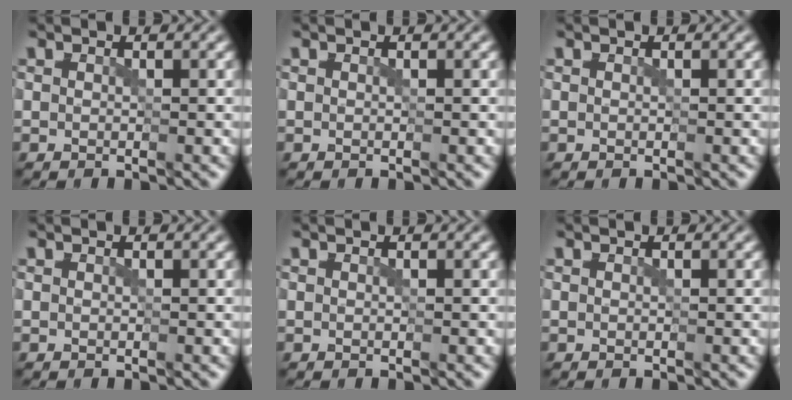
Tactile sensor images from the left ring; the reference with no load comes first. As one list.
[{"total": 0.0}, {"total": 0.0}, {"total": 0.0}, {"total": 0.0}, {"total": 0.0}]